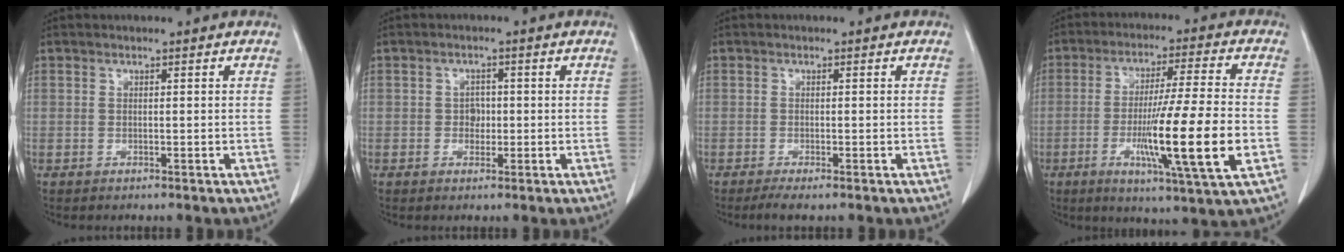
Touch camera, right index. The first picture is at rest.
{"total": 2.1, "force": [-0.2, 1.7, 1.2], "torque": [-0.014, 0.005, -0.002]}
{"total": 2.3, "force": [-1.7, 0.1, 1.6], "torque": [-0.027, -0.007, -0.029]}
{"total": 16.0, "force": [-4.0, -0.5, 15.5], "torque": [-0.272, -0.022, -0.069]}